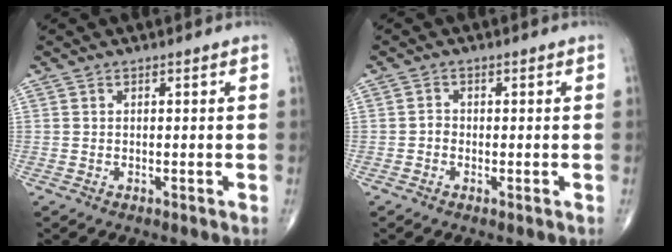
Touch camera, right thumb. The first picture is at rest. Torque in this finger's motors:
{"motor_torque": [0.28, -0.33, 0.13, 0.00, 0.07]}